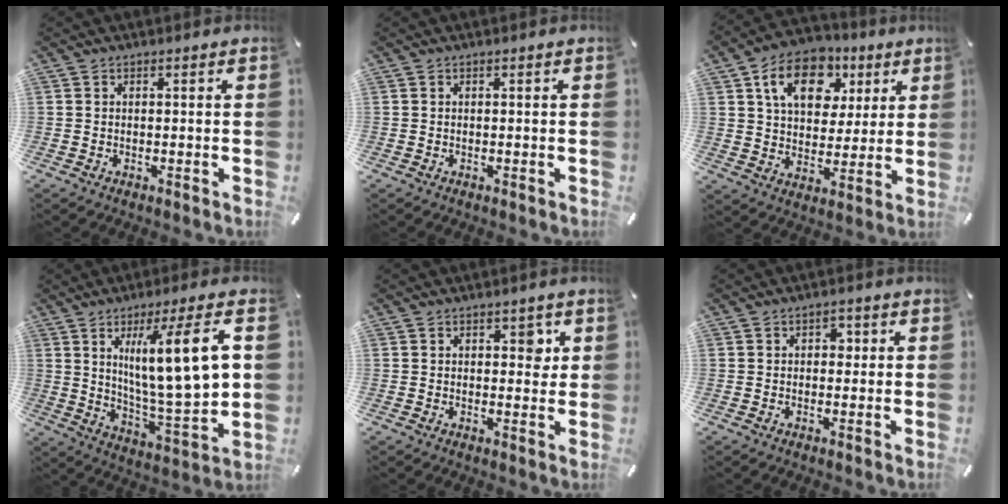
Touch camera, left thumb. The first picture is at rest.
{"total": 0.0}
{"total": 14.1, "force": [6.4, 10.2, 7.4], "torque": [-0.122, -0.014, 0.117]}
{"total": 17.8, "force": [6.2, 3.4, 16.3], "torque": [-0.280, -0.028, 0.084]}
{"total": 3.7, "force": [1.3, 2.2, 2.7], "torque": [-0.017, -0.009, 0.011]}
{"total": 2.0, "force": [0.1, 1.6, 1.3], "torque": [-0.011, 0.003, -0.006]}